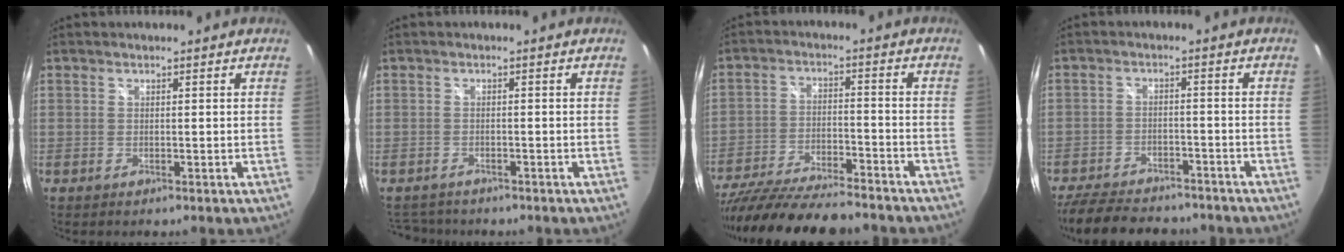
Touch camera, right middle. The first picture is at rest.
{"total": 5.1, "force": [-4.3, 2.1, 1.6], "torque": [-0.040, -0.005, -0.065]}
{"total": 21.1, "force": [-18.0, 4.6, 10.0], "torque": [-0.196, -0.038, -0.277]}
{"total": 15.4, "force": [-12.7, 5.7, 6.6], "torque": [-0.151, -0.006, -0.186]}